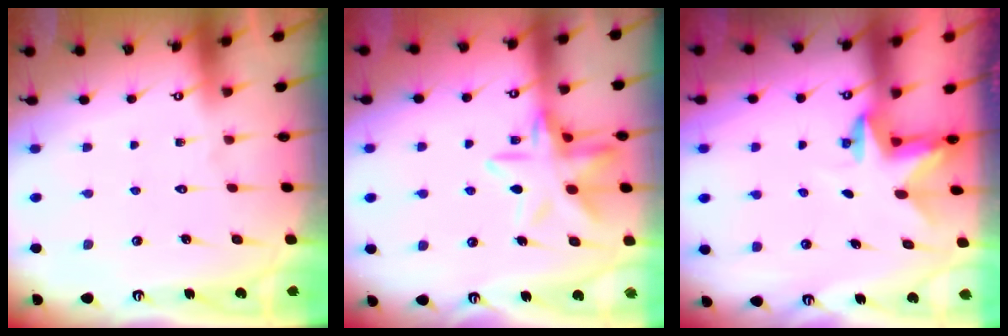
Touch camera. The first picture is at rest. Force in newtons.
{"total": 12.6, "press": 12.5, "slide": 1.2}
{"total": 2.5, "press": 2.5, "slide": 0.4}